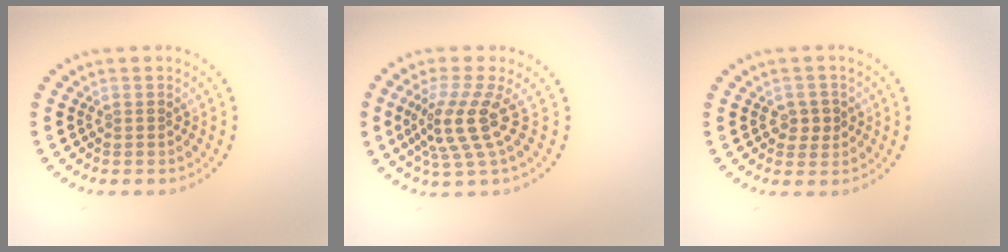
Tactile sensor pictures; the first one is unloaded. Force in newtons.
{"total": 4.2, "press": 3.1, "slide": 2.9}
{"total": 1.8, "press": 1.7, "slide": 0.5}